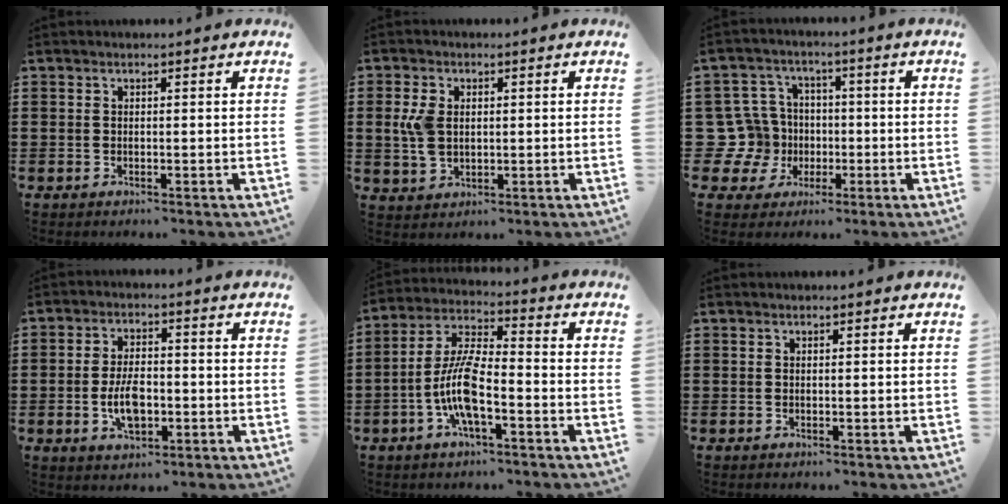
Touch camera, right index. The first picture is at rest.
{"total": 4.9, "force": [0.6, 3.2, 3.6], "torque": [-0.100, 0.003, 0.003]}
{"total": 10.0, "force": [-0.8, 9.5, 3.1], "torque": [-0.139, 0.012, -0.012]}
{"total": 5.9, "force": [-1.4, 3.3, 4.8], "torque": [-0.097, -0.001, -0.030]}
{"total": 9.2, "force": [-3.3, 2.8, 8.2], "torque": [-0.191, -0.008, -0.068]}
{"total": 0.0}